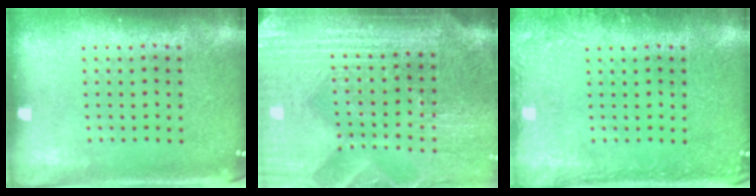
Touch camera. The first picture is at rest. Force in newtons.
{"total": 4.6, "press": 4.1, "slide": 2.2}
{"total": 1.6, "press": 1.6, "slide": 0.3}